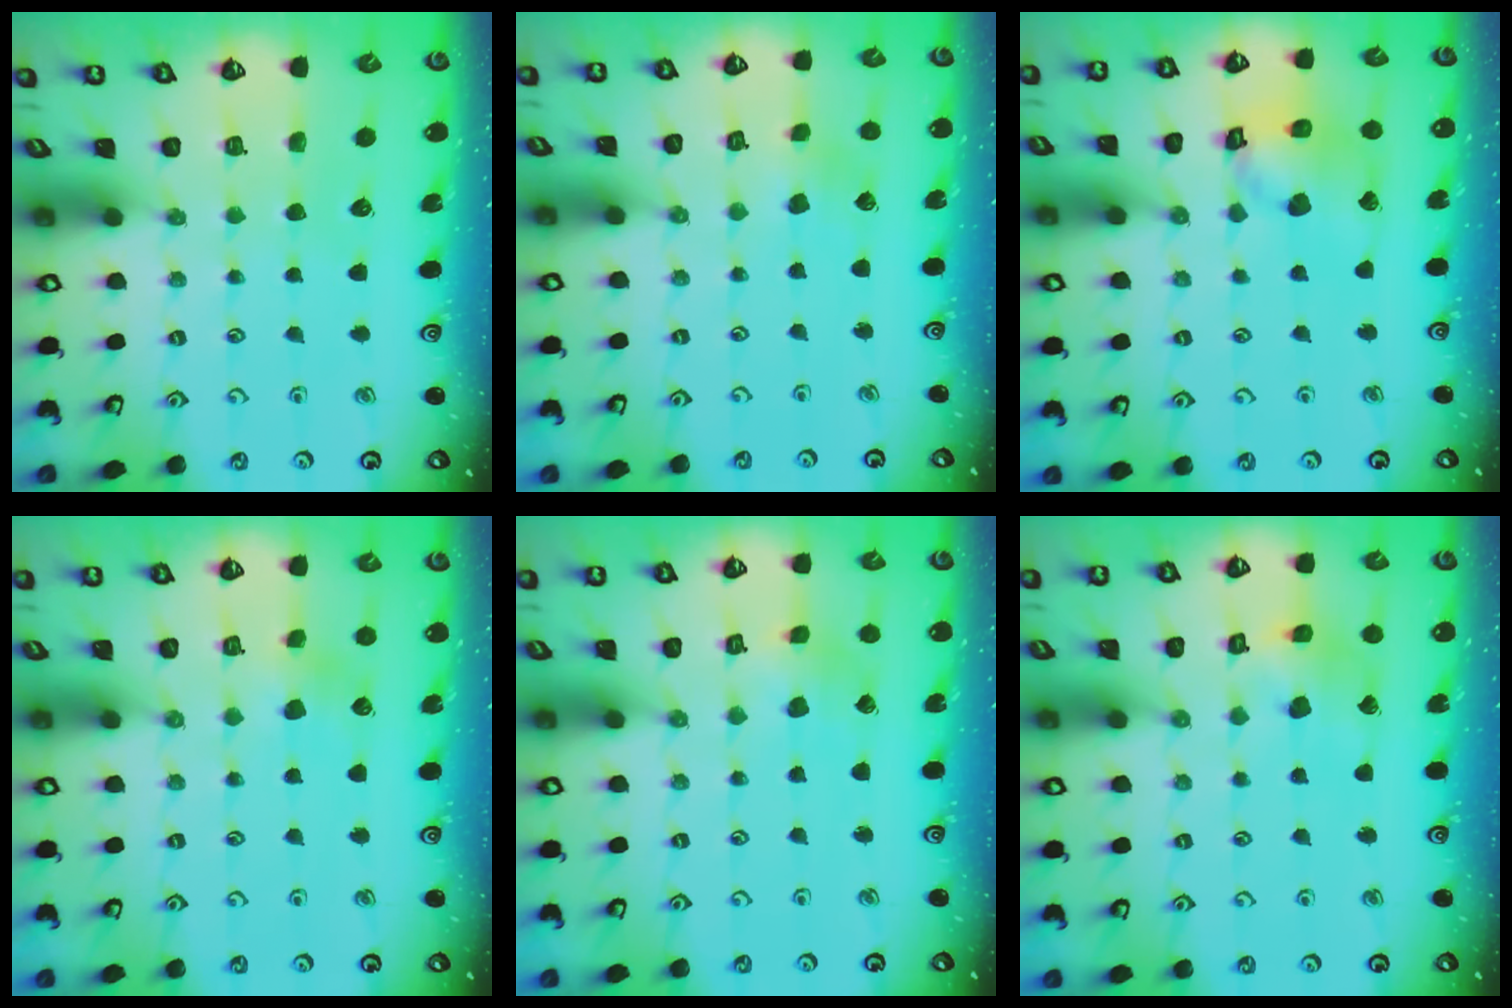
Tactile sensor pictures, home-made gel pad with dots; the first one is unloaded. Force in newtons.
{"total": 2.7, "press": 2.6, "slide": 0.5}
{"total": 14.1, "press": 13.9, "slide": 1.9}
{"total": 4.4, "press": 4.4, "slide": 0.3}
{"total": 1.5, "press": 1.5, "slide": 0.2}
{"total": 10.2, "press": 10.1, "slide": 1.5}